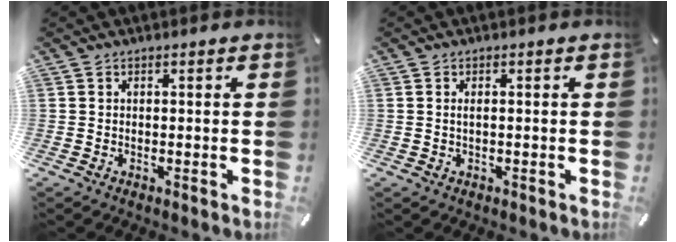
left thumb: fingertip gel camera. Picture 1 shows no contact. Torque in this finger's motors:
{"motor_torque": [0.12, -0.27, 0.01, -0.03, 0.06]}